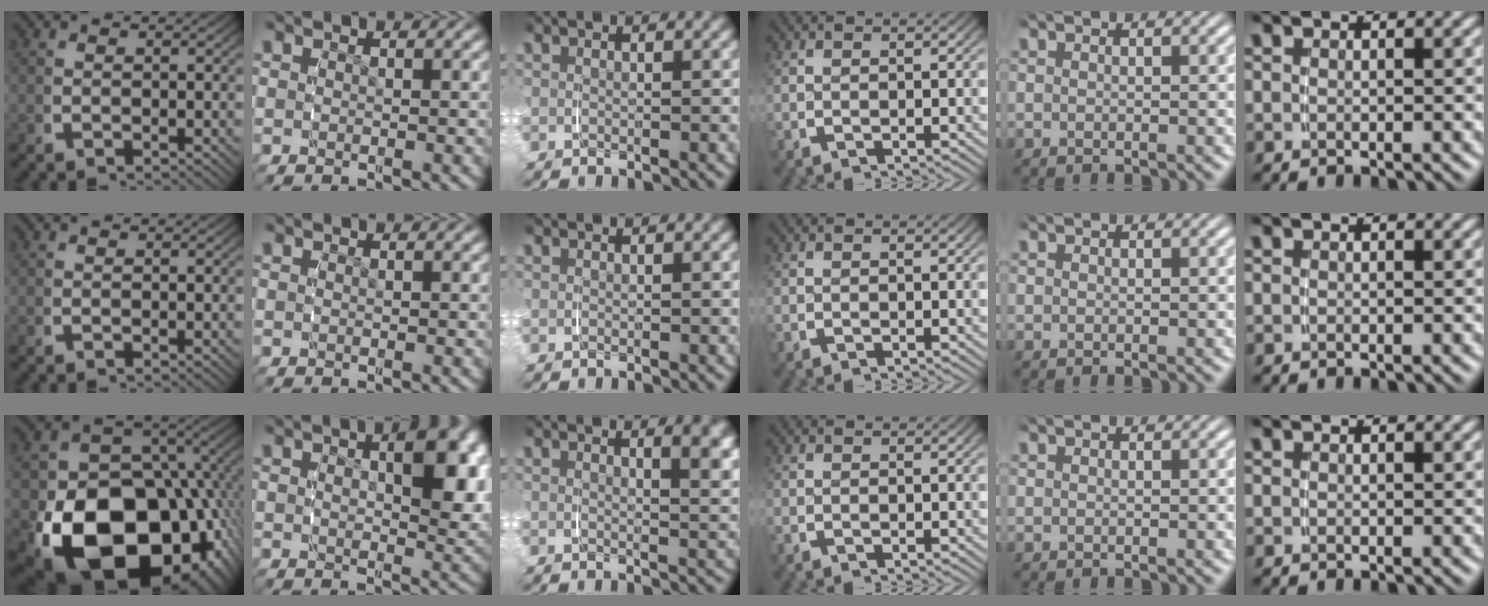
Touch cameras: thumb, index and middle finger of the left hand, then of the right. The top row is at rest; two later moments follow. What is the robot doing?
{"motion": "grasp_and_lifting", "object": "glasses case"}